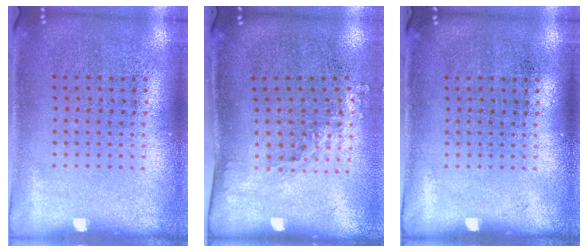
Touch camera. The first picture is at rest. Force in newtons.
{"total": 1.4, "press": 1.1, "slide": 0.9}
{"total": 0.0}